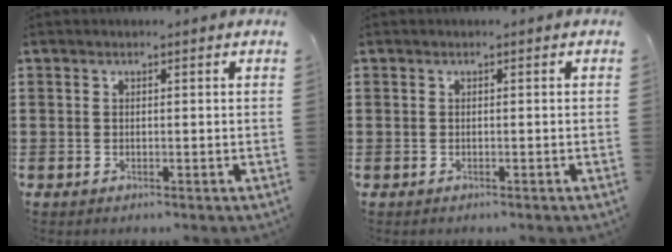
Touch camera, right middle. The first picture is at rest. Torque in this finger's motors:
{"motor_torque": [-1.33, 0.81, 0.07, -0.01]}